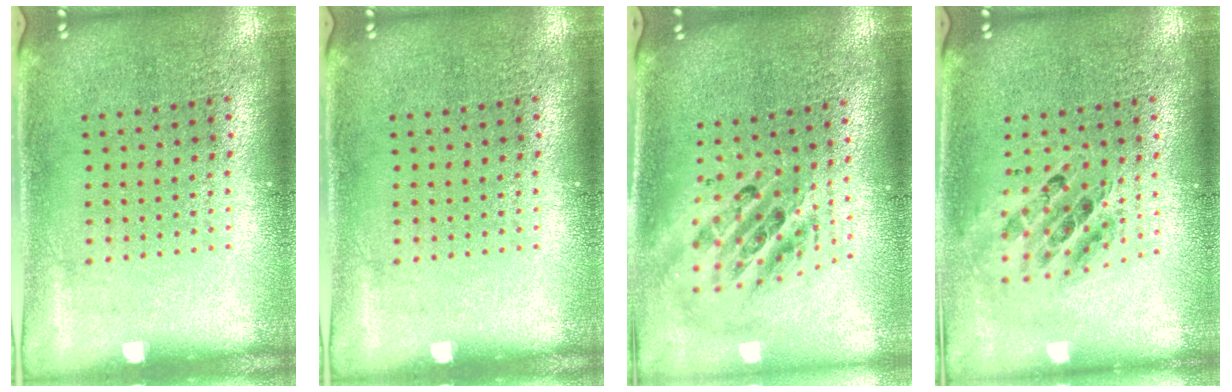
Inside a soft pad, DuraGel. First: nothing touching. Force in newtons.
{"total": 0.0}
{"total": 2.2, "press": 1.7, "slide": 1.4}
{"total": 0.7, "press": 0.7, "slide": 0.1}